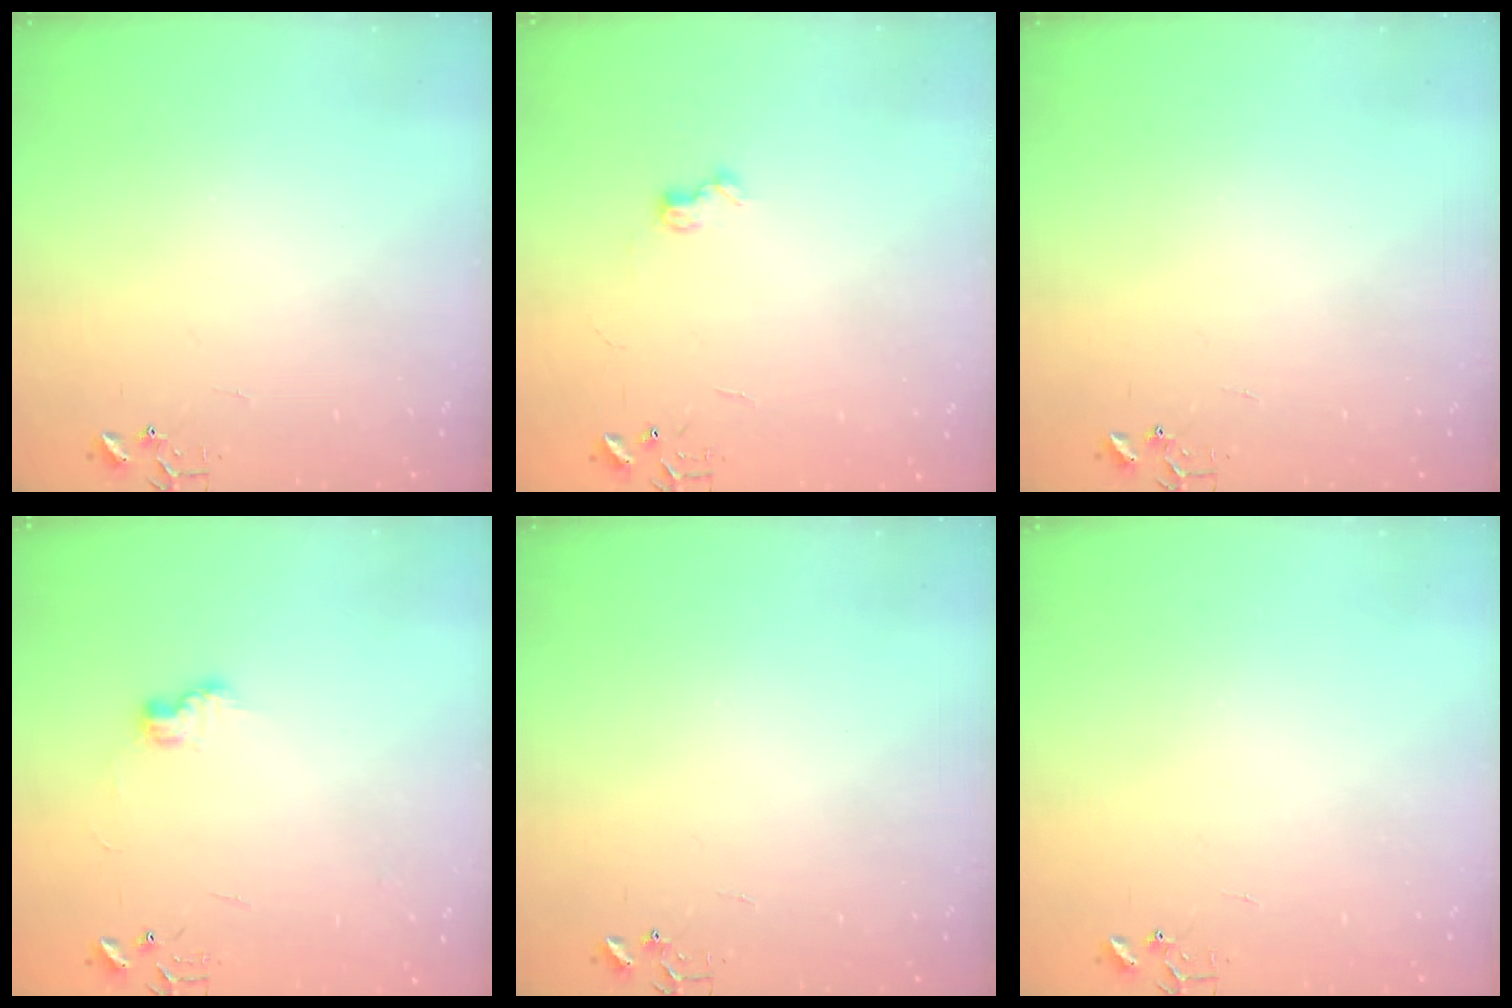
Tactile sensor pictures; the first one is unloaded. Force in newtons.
{"total": 6.0, "press": 6.0, "slide": 0.7}
{"total": 0.0}
{"total": 7.6, "press": 7.5, "slide": 0.4}
{"total": 0.0}
{"total": 0.0}